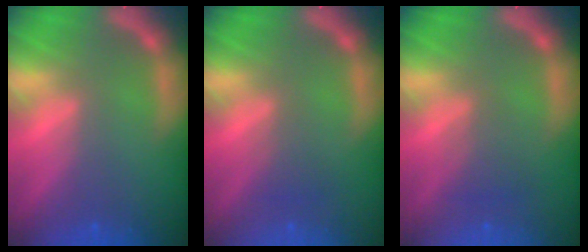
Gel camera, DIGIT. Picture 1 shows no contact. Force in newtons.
{"total": 1.5}
{"total": 2.0}